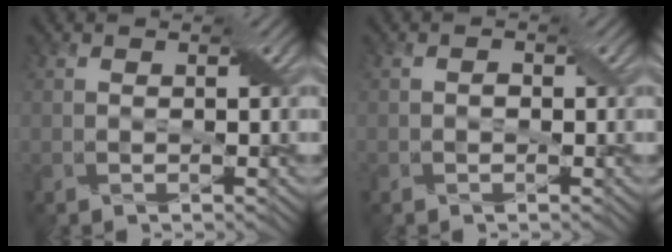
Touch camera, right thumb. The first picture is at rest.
{"total": 0.6, "force": [-0.2, 0.5, 0.3], "torque": [-0.006, 0.000, -0.007]}